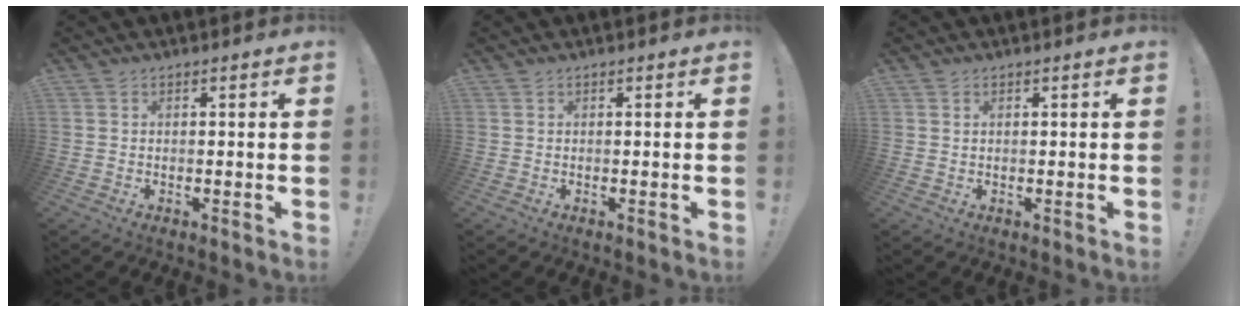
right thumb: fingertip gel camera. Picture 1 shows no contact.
{"total": 0.0}
{"total": 0.8, "force": [0.5, 0.4, 0.4], "torque": [-0.003, -0.001, 0.008]}